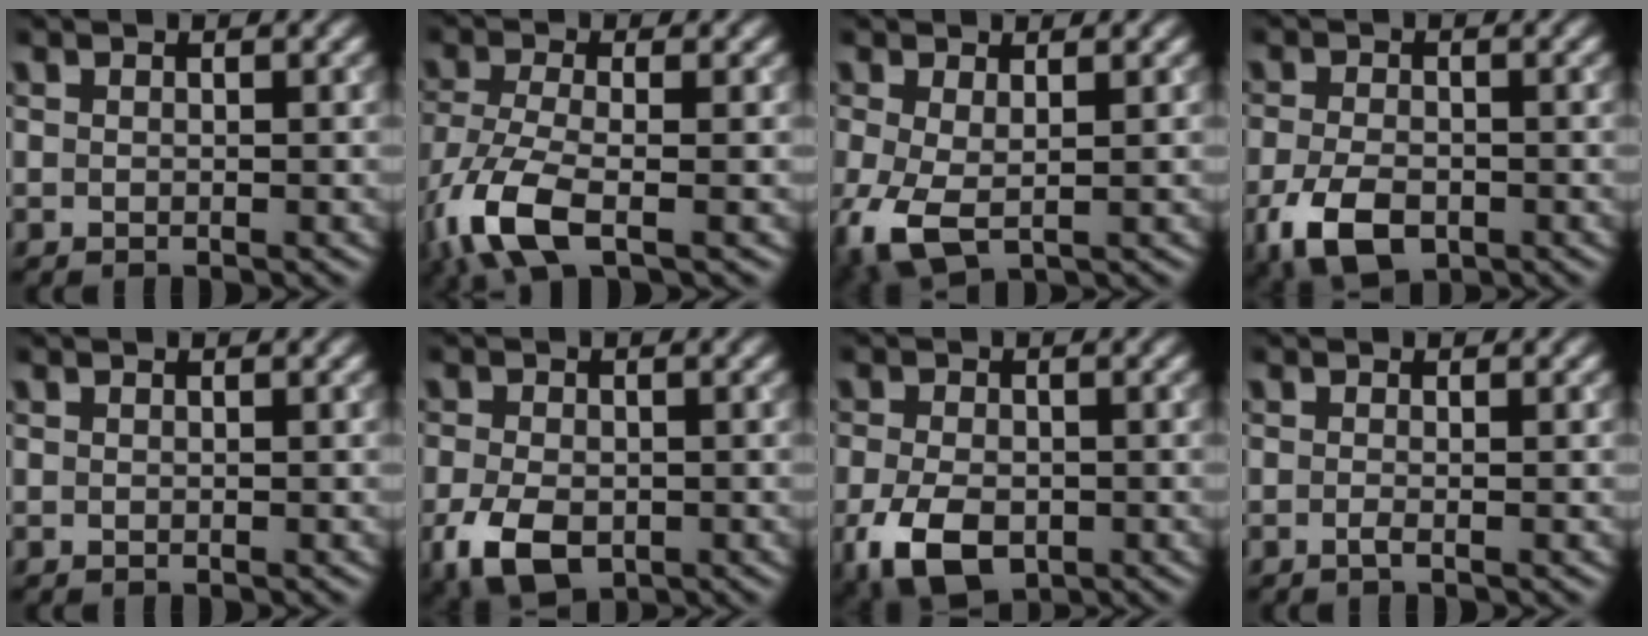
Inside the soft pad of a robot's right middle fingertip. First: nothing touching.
{"total": 7.0, "force": [-3.5, 2.6, 5.5], "torque": [-0.135, -0.015, -0.078]}
{"total": 4.4, "force": [-0.8, 2.2, 3.7], "torque": [-0.098, -0.009, -0.012]}
{"total": 5.5, "force": [-2.6, 3.0, 3.8], "torque": [-0.081, -0.011, -0.051]}
{"total": 0.0}
{"total": 5.7, "force": [-2.2, 3.4, 3.9], "torque": [-0.084, -0.012, -0.043]}
{"total": 6.5, "force": [-2.6, 3.9, 4.6], "torque": [-0.100, -0.015, -0.048]}
{"total": 0.9, "force": [-0.3, 0.2, 0.9], "torque": [-0.016, -0.003, -0.007]}